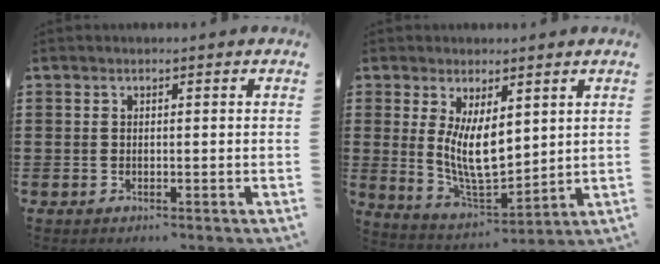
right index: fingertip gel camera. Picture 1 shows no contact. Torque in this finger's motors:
{"motor_torque": [2.14, 0.00, 0.99, 0.21]}